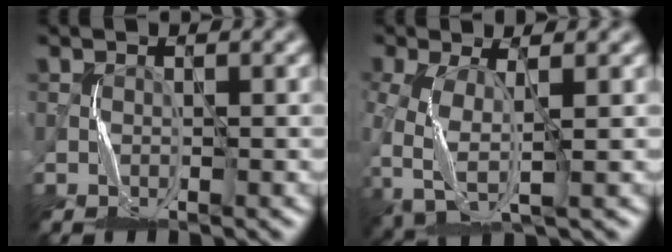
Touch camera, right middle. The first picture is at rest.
{"total": 5.6, "force": [-1.8, 2.6, 4.6], "torque": [-0.128, -0.011, -0.038]}